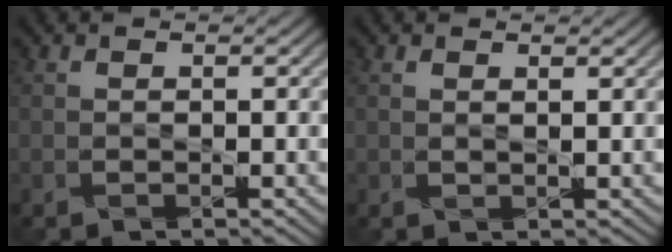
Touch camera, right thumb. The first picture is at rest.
{"total": 0.9, "force": [0.9, 0.1, 0.2], "torque": [-0.006, 0.001, 0.015]}